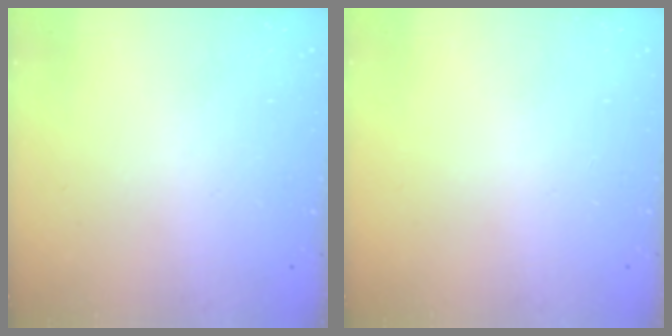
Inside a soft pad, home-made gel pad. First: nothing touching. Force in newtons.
{"total": 0.0}